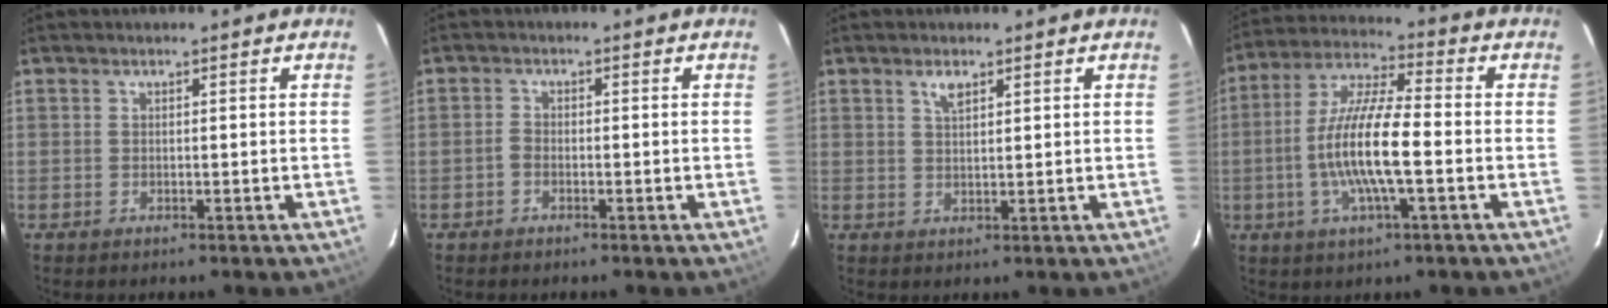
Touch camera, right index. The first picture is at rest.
{"total": 1.4, "force": [-1.0, 0.8, 0.5], "torque": [-0.008, 0.004, -0.021]}
{"total": 2.4, "force": [1.5, 0.9, 1.6], "torque": [-0.028, 0.004, 0.028]}
{"total": 13.0, "force": [-2.7, 2.3, 12.5], "torque": [-0.250, 0.000, -0.056]}